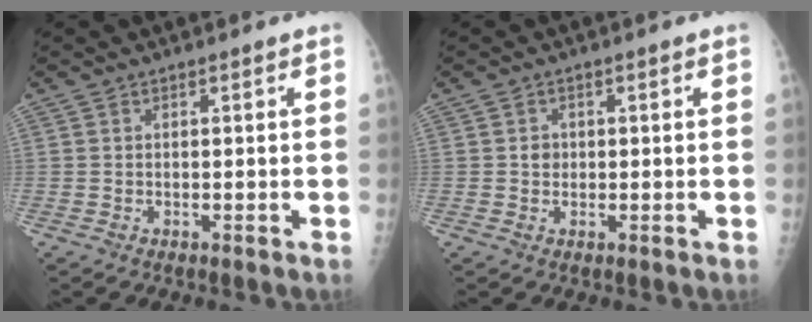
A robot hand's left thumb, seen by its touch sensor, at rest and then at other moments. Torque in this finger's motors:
{"motor_torque": [0.05, 0.02, -0.03, -0.02, 0.00]}